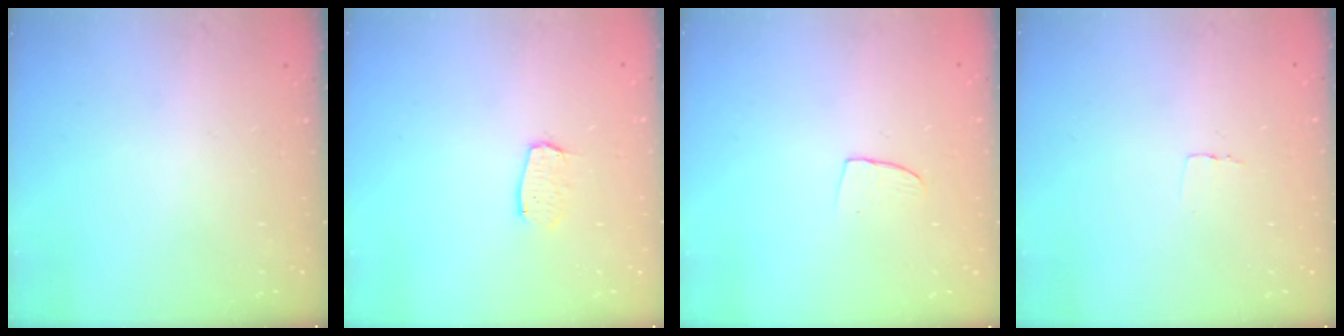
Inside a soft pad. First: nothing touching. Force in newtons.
{"total": 6.0, "press": 6.0, "slide": 0.3}
{"total": 5.2, "press": 5.2, "slide": 0.4}
{"total": 2.6, "press": 2.6, "slide": 0.1}